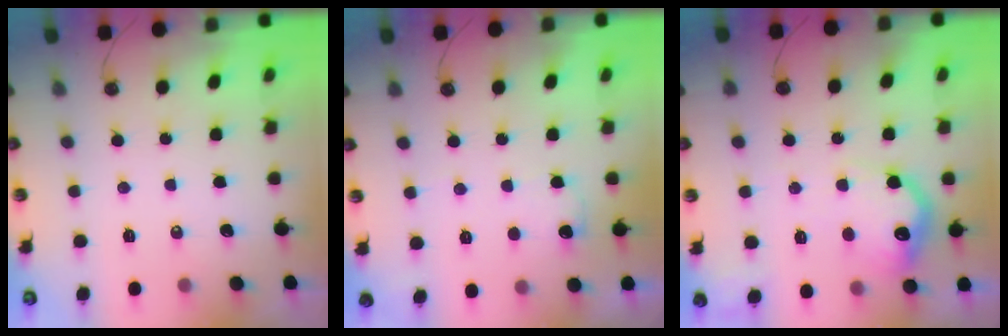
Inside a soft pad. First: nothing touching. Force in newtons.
{"total": 6.5, "press": 6.4, "slide": 1.4}
{"total": 16.4, "press": 16.4, "slide": 1.1}